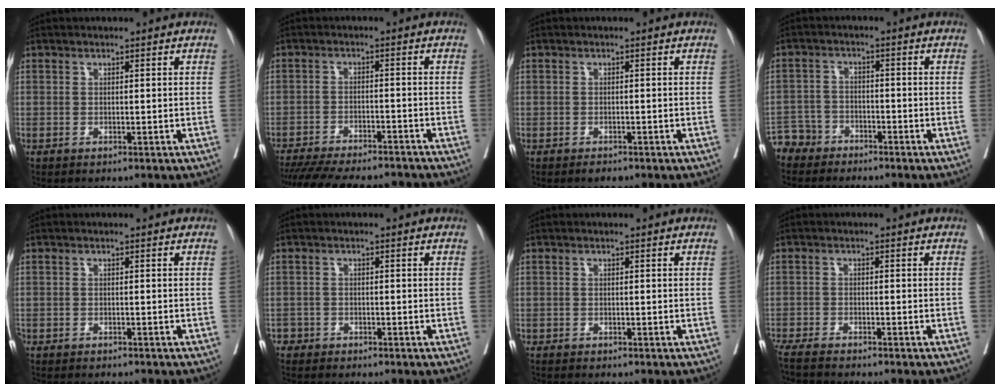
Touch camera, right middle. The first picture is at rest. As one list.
[{"total": 16.9, "force": [-15.3, 3.2, 6.6], "torque": [-0.143, -0.020, -0.213]}, {"total": 1.1, "force": [-0.9, 0.6, 0.4], "torque": [-0.008, -0.001, -0.010]}, {"total": 4.6, "force": [-3.9, 2.2, -0.8], "torque": [0.016, 0.000, -0.080]}, {"total": 4.0, "force": [-3.6, 0.9, 1.5], "torque": [-0.016, -0.006, -0.048]}, {"total": 1.7, "force": [-1.6, 0.7, -0.2], "torque": [0.002, 0.001, -0.031]}, {"total": 0.8, "force": [-0.8, 0.1, 0.1], "torque": [-0.007, -0.002, -0.015]}, {"total": 6.7, "force": [-6.0, -0.4, 2.9], "torque": [-0.035, -0.018, -0.102]}]